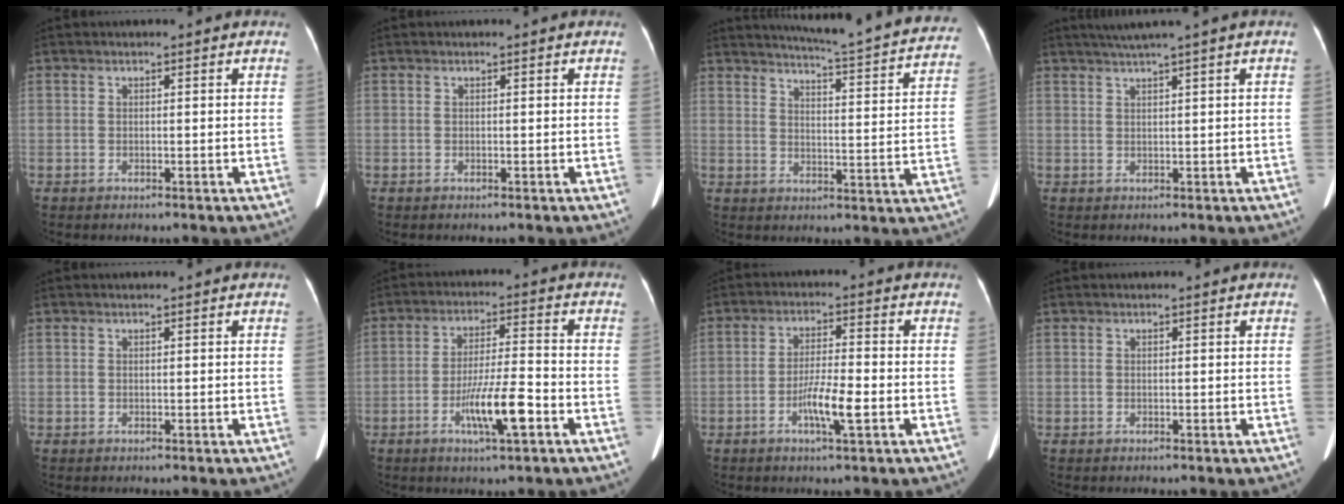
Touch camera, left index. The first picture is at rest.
{"total": 0.0}
{"total": 22.5, "force": [20.9, 1.0, 8.2], "torque": [-0.115, -0.068, 0.244]}
{"total": 3.5, "force": [2.5, -1.1, 2.3], "torque": [-0.042, 0.008, 0.048]}
{"total": 0.0}
{"total": 8.5, "force": [-3.7, 0.6, 7.7], "torque": [-0.144, -0.005, -0.065]}
{"total": 5.8, "force": [-2.2, 0.3, 5.3], "torque": [-0.103, -0.005, -0.041]}
{"total": 0.0}